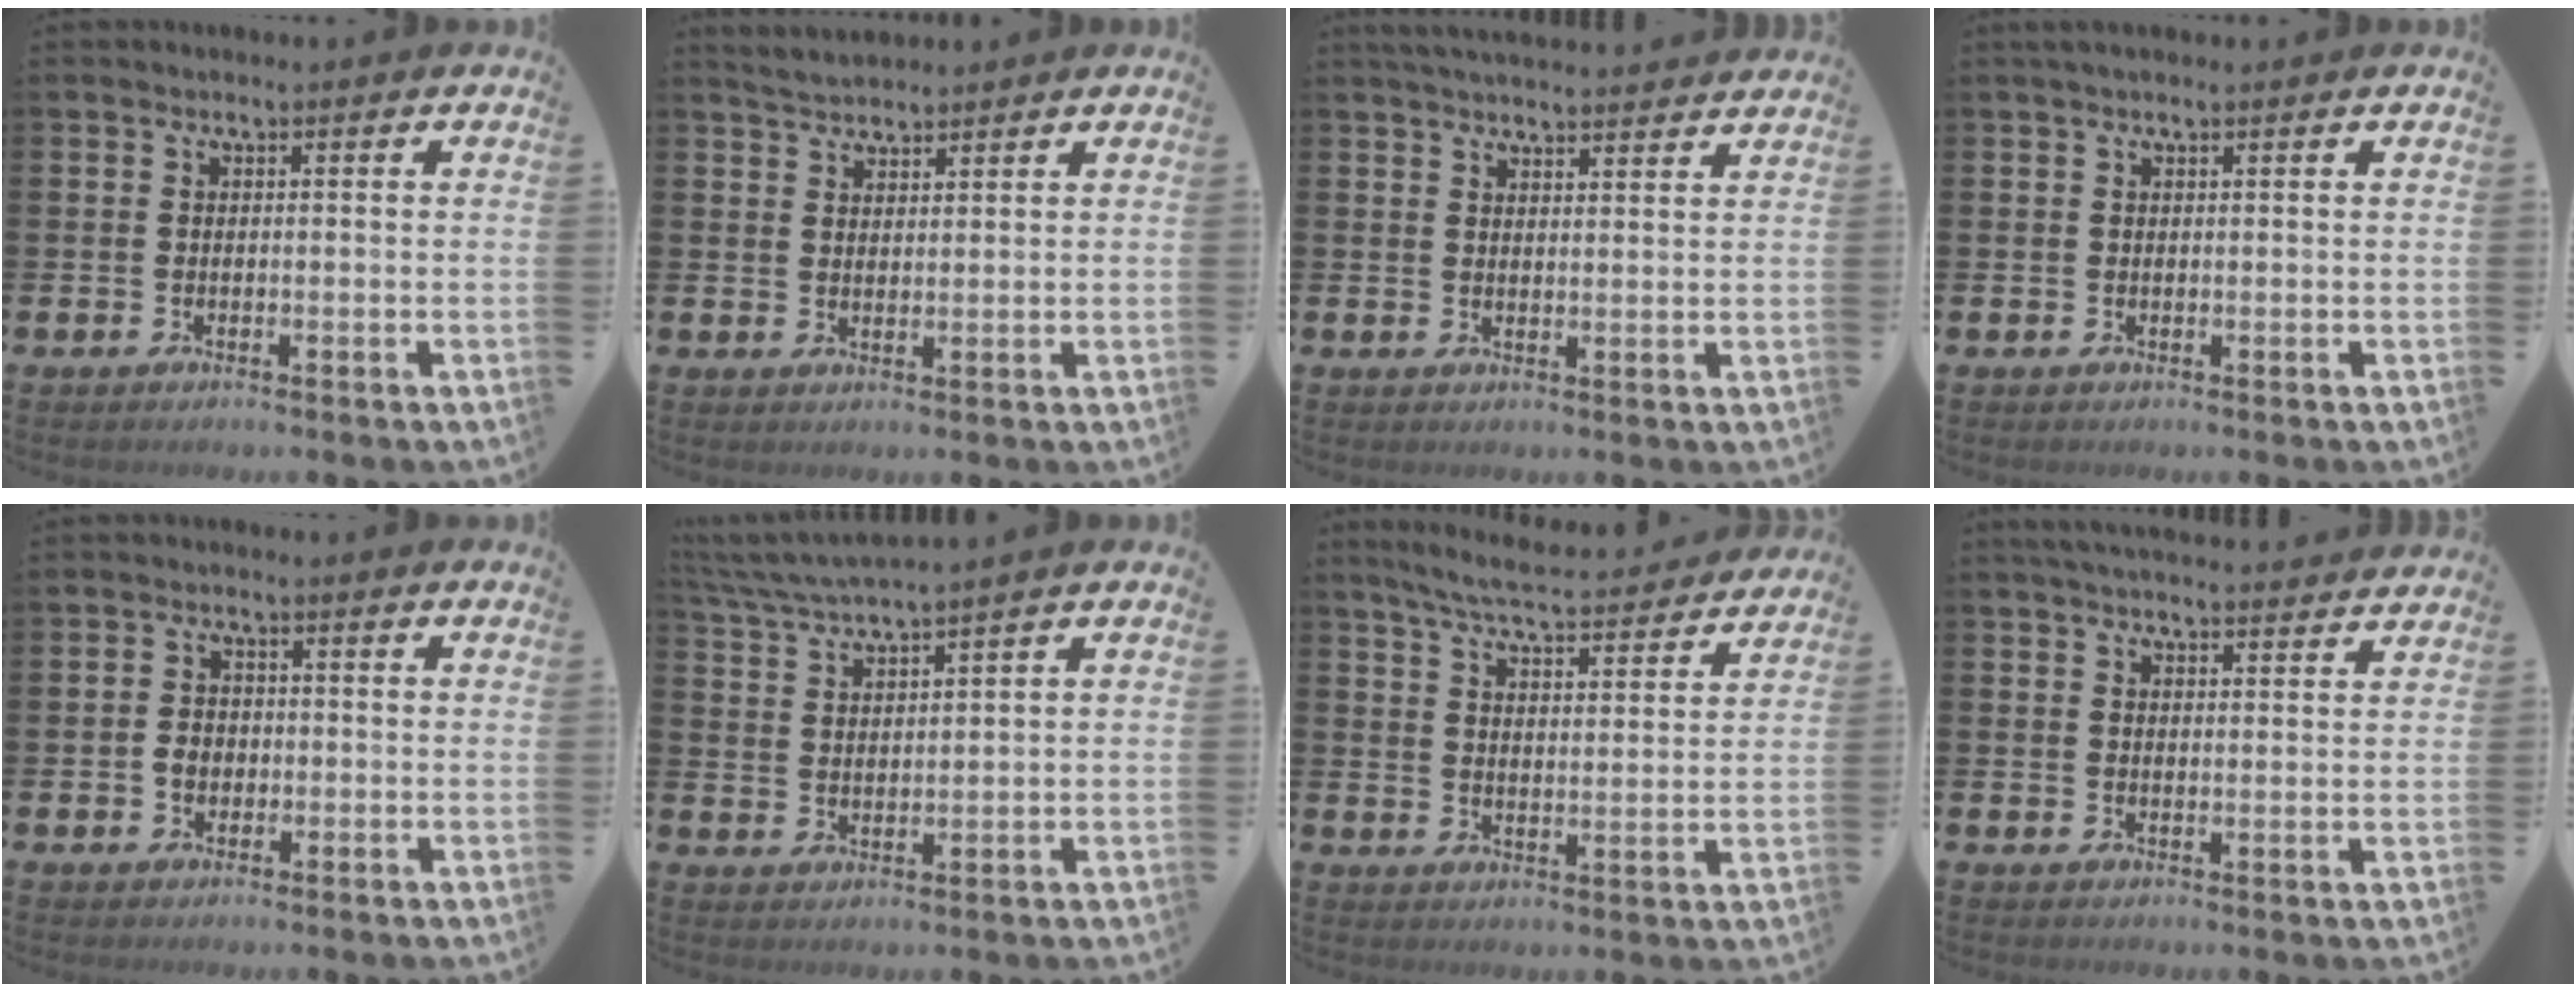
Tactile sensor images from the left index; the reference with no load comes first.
{"total": 3.3, "force": [3.2, 0.5, 0.2], "torque": [-0.010, -0.009, 0.059]}
{"total": 3.7, "force": [3.7, 0.0, 0.2], "torque": [-0.013, -0.017, 0.068]}
{"total": 1.1, "force": [0.9, 0.2, 0.6], "torque": [-0.011, 0.002, 0.016]}
{"total": 2.5, "force": [-0.4, 2.1, 1.4], "torque": [-0.012, 0.000, -0.013]}
{"total": 4.2, "force": [4.0, -0.6, 1.1], "torque": [-0.043, -0.020, 0.071]}
{"total": 6.4, "force": [6.1, 0.5, 2.1], "torque": [-0.062, -0.042, 0.104]}
{"total": 4.1, "force": [4.0, 0.0, 0.4], "torque": [-0.018, -0.020, 0.074]}